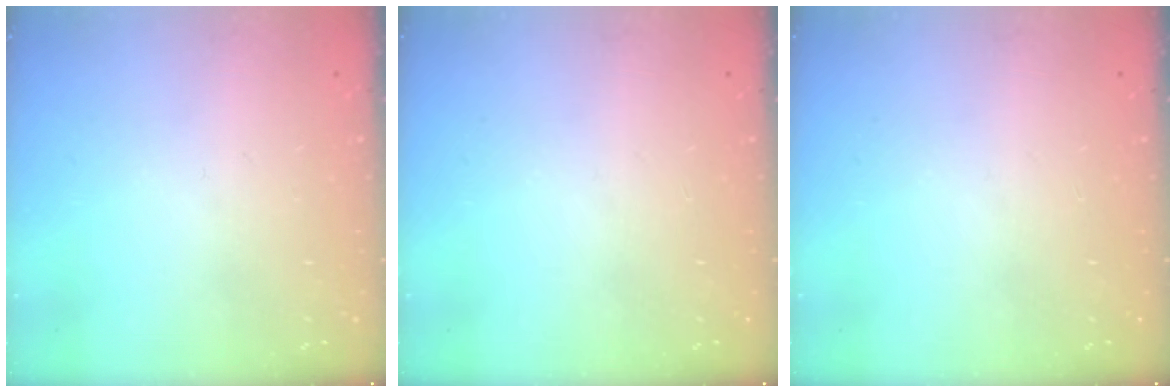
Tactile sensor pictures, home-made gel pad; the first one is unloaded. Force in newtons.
{"total": 0.0}
{"total": 0.0}